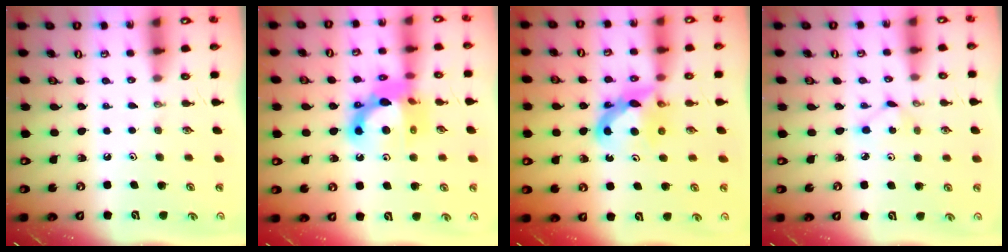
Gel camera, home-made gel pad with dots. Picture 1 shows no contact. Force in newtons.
{"total": 13.7, "press": 13.6, "slide": 1.2}
{"total": 7.4, "press": 7.4, "slide": 0.3}
{"total": 2.8, "press": 2.7, "slide": 0.3}